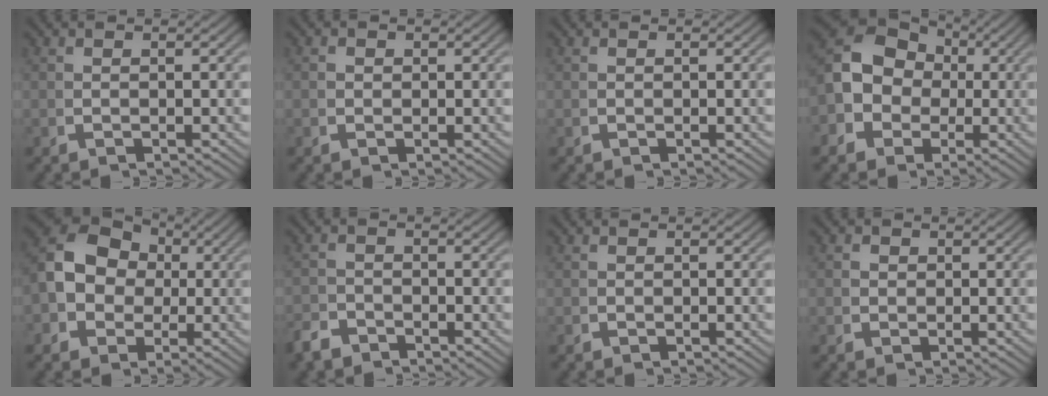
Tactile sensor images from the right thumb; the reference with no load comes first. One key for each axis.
{"total": 1.0, "fx": 0.2, "fy": 1.0, "fz": 0.2, "tx": -0.008, "ty": -0.005, "tz": 0.003}
{"total": 0.0}
{"total": 9.9, "fx": 0.9, "fy": 8.4, "fz": 5.2, "tx": -0.130, "ty": -0.018, "tz": 0.015}
{"total": 9.2, "fx": 1.2, "fy": 7.7, "fz": 5.0, "tx": -0.140, "ty": -0.023, "tz": 0.029}
{"total": 2.3, "fx": -2.2, "fy": 0.7, "fz": 0.0, "tx": 0.010, "ty": -0.008, "tz": -0.040}
{"total": 0.0}
{"total": 1.4, "fx": 0.3, "fy": 1.3, "fz": 0.4, "tx": -0.013, "ty": -0.005, "tz": 0.007}